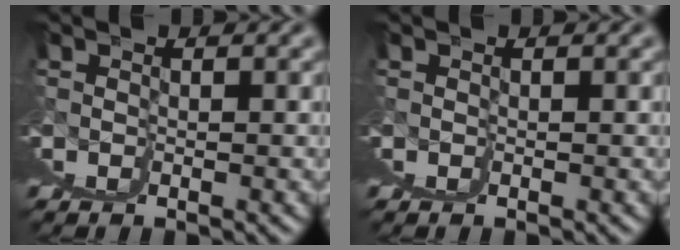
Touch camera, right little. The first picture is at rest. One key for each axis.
{"total": 0.0}